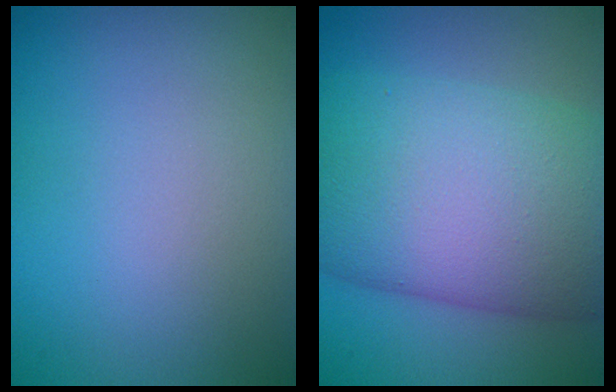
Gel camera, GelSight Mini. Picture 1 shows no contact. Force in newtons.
{"total": 15.9, "press": 15.9, "slide": 0.8}